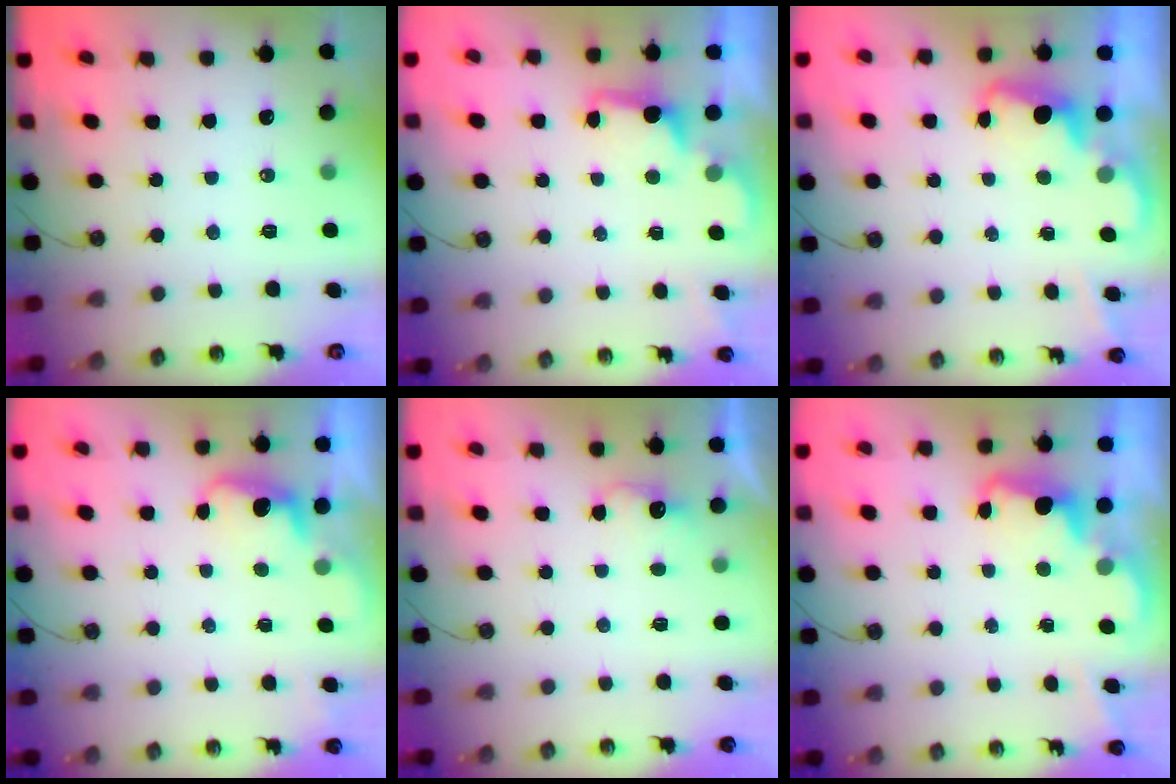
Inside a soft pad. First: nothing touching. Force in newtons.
{"total": 2.5, "press": 2.4, "slide": 0.6}
{"total": 2.2, "press": 2.1, "slide": 0.5}
{"total": 1.4, "press": 1.2, "slide": 0.8}
{"total": 2.5, "press": 2.4, "slide": 0.7}
{"total": 1.5, "press": 1.4, "slide": 0.7}